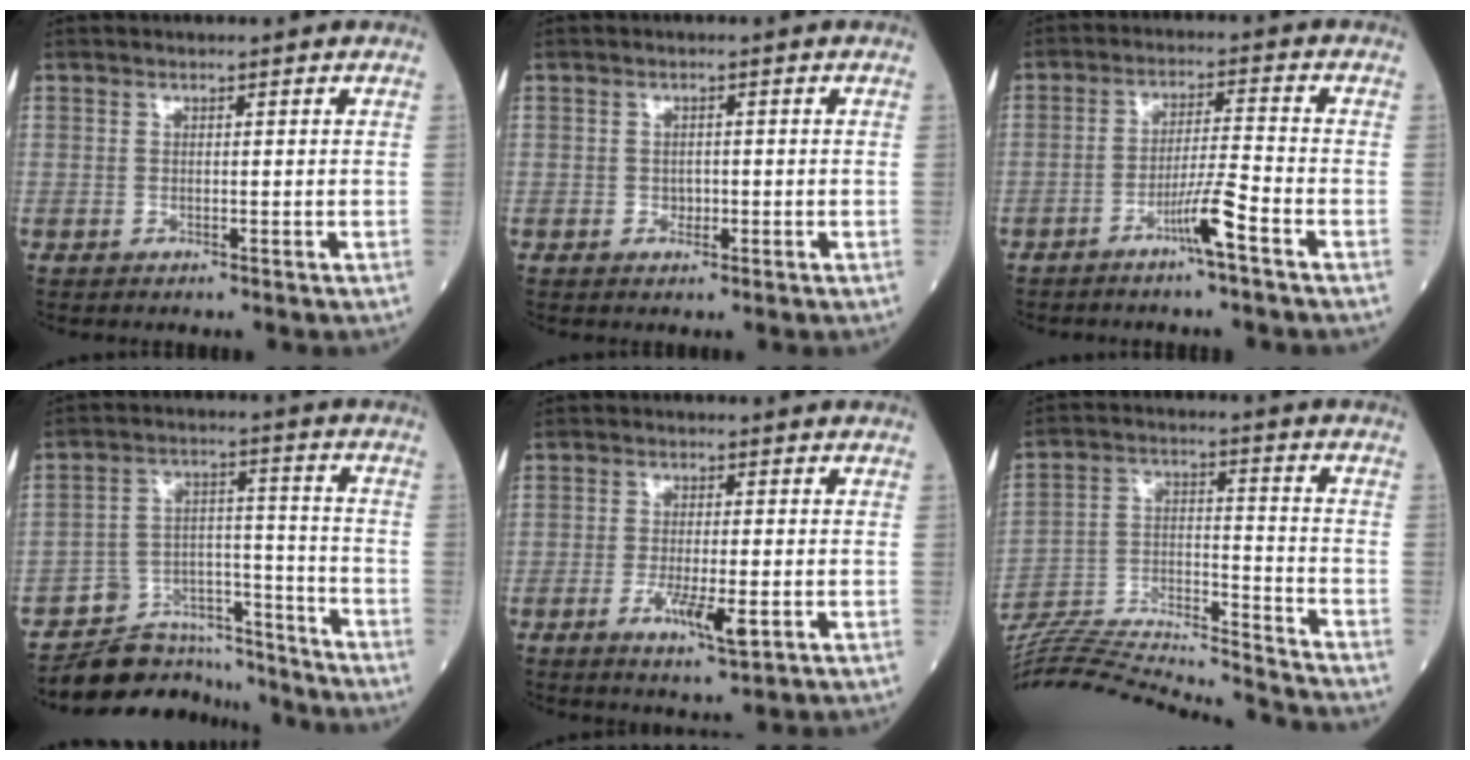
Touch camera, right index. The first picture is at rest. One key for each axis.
{"total": 1.4, "fx": -0.3, "fy": 1.1, "fz": 0.8, "tx": -0.015, "ty": 0.003, "tz": 0.002}
{"total": 5.5, "fx": -3.2, "fy": -0.7, "fz": 4.4, "tx": -0.084, "ty": 0.000, "tz": -0.059}
{"total": 11.2, "fx": -10.4, "fy": 4.0, "fz": 0.5, "tx": 0.005, "ty": 0.056, "tz": -0.172}
{"total": 5.6, "fx": -1.9, "fy": 1.2, "fz": 5.1, "tx": -0.093, "ty": -0.008, "tz": -0.029}
{"total": 23.4, "fx": -22.4, "fy": 0.1, "fz": 7.0, "tx": -0.155, "ty": -0.010, "tz": -0.357}